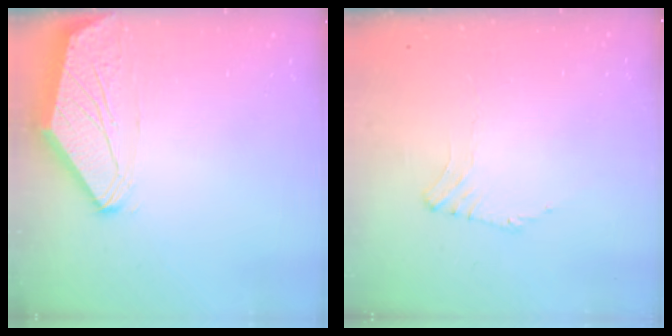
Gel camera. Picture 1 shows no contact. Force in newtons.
{"total": 0.0}